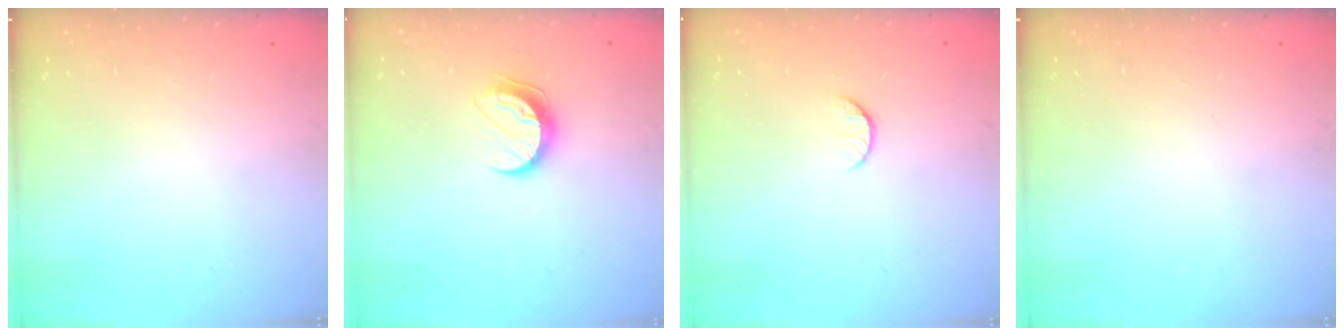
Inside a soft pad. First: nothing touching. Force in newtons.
{"total": 9.0, "press": 9.0, "slide": 0.8}
{"total": 5.7, "press": 5.7, "slide": 0.5}
{"total": 0.0}